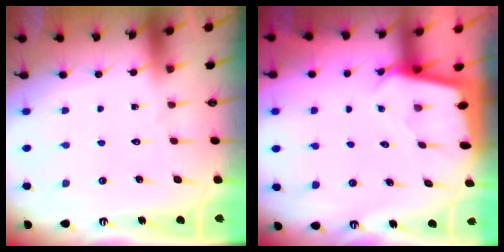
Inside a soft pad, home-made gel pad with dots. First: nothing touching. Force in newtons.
{"total": 2.4, "press": 2.4, "slide": 0.1}